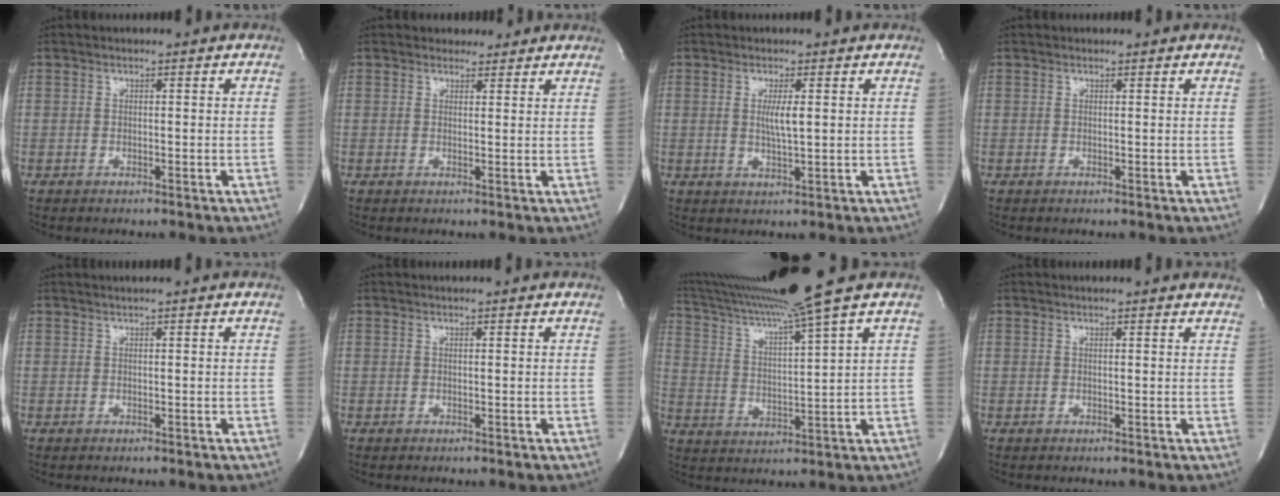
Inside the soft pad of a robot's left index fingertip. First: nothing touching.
{"total": 2.6, "force": [2.2, 1.3, 0.0], "torque": [0.001, 0.001, 0.025]}
{"total": 3.0, "force": [0.3, 0.1, 3.0], "torque": [-0.061, -0.011, 0.007]}
{"total": 0.0}
{"total": 1.0, "force": [0.8, -0.4, 0.3], "torque": [-0.010, 0.004, 0.019]}
{"total": 2.3, "force": [2.2, 0.0, 0.8], "torque": [-0.014, 0.007, 0.019]}
{"total": 14.1, "force": [11.6, -3.6, 7.1], "torque": [-0.135, -0.024, 0.194]}
{"total": 7.5, "force": [7.2, 0.8, 2.1], "torque": [-0.022, 0.002, 0.061]}